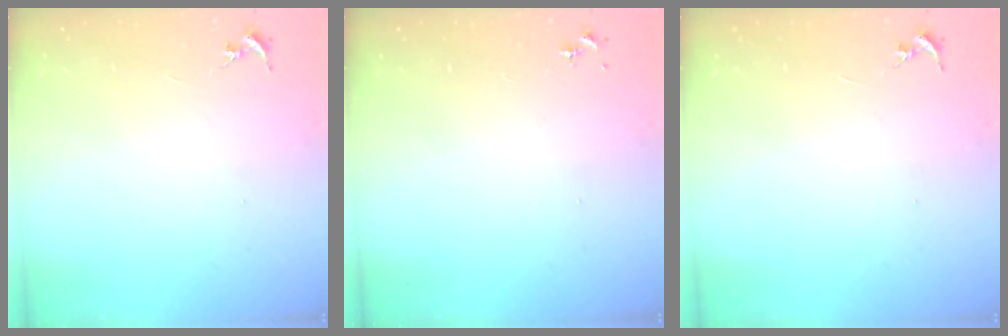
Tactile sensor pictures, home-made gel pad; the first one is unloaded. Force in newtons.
{"total": 0.0}
{"total": 0.0}